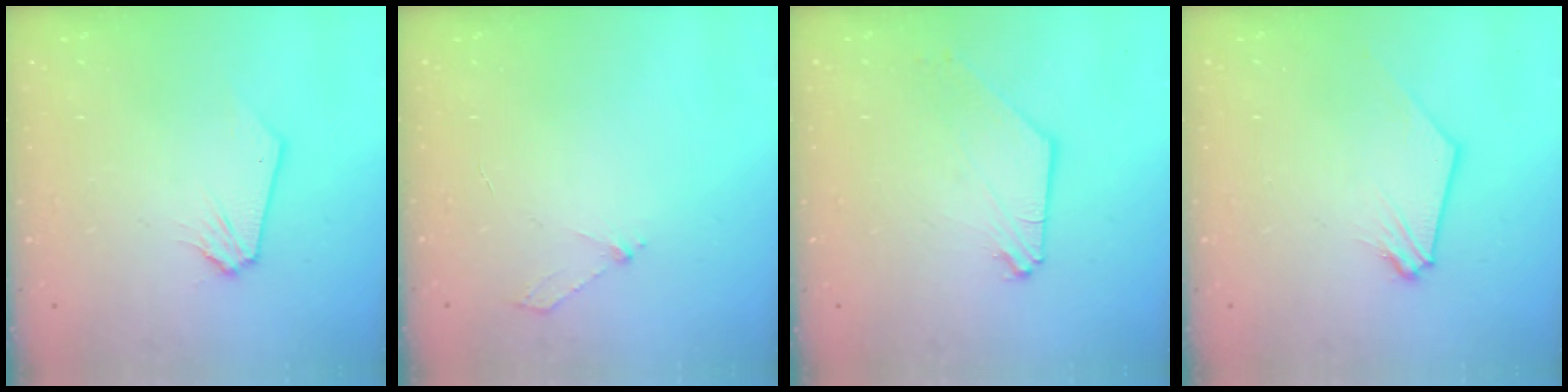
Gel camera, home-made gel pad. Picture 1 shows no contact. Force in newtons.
{"total": 3.0, "press": 2.9, "slide": 0.4}
{"total": 0.0}
{"total": 0.9, "press": 0.9, "slide": 0.1}